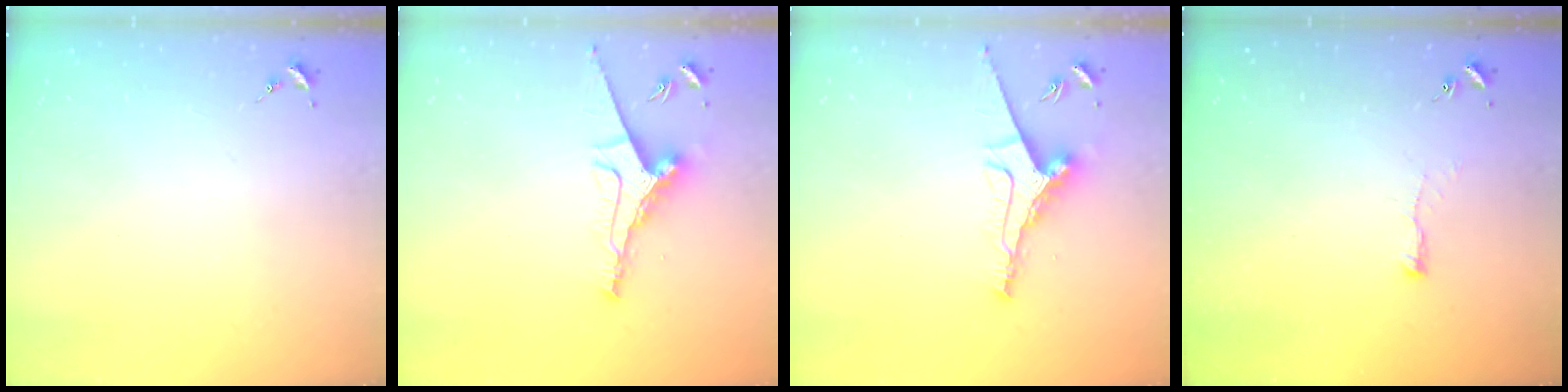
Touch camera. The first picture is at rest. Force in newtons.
{"total": 10.2, "press": 10.2, "slide": 0.2}
{"total": 10.2, "press": 10.2, "slide": 0.2}
{"total": 3.5, "press": 3.5, "slide": 0.7}